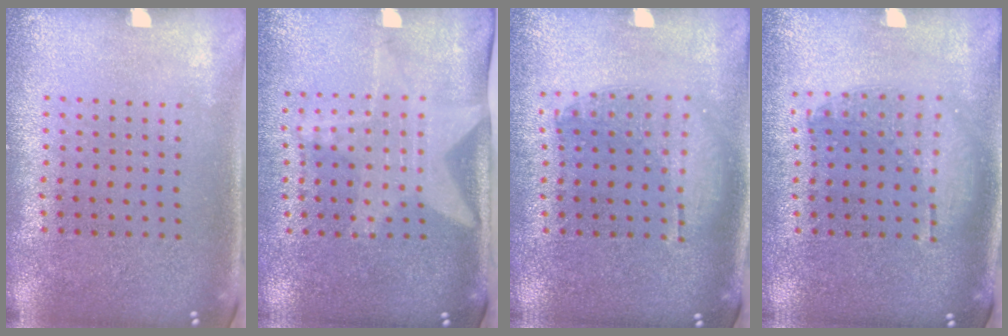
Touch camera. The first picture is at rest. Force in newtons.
{"total": 2.0, "press": 1.6, "slide": 1.2}
{"total": 1.2, "press": 1.1, "slide": 0.4}
{"total": 1.2, "press": 1.1, "slide": 0.4}